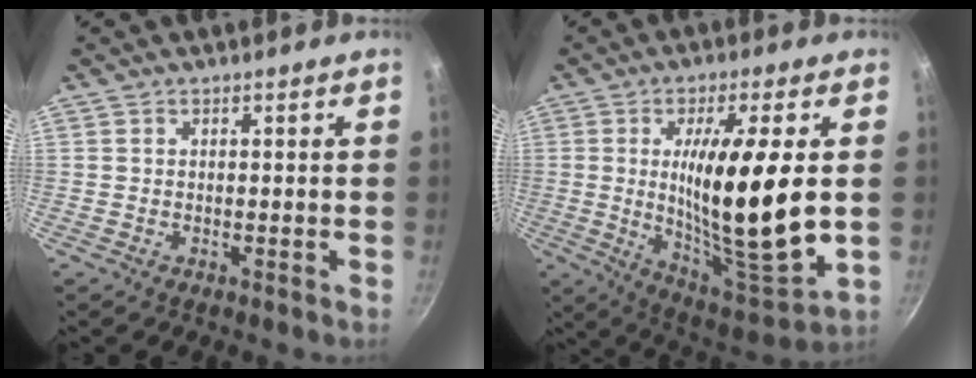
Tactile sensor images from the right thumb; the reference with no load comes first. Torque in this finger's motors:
{"motor_torque": [1.23, 3.78, 2.22, 0.12, 0.27]}